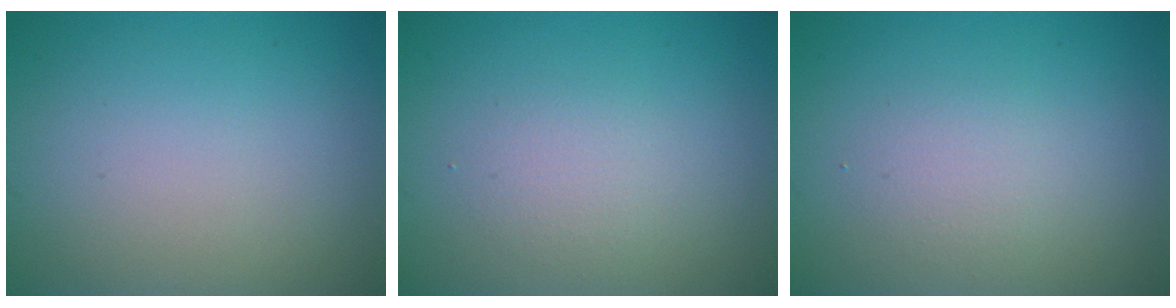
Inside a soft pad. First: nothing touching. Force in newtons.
{"total": 1.6, "press": 1.6, "slide": 0.1}
{"total": 1.7, "press": 1.7, "slide": 0.1}